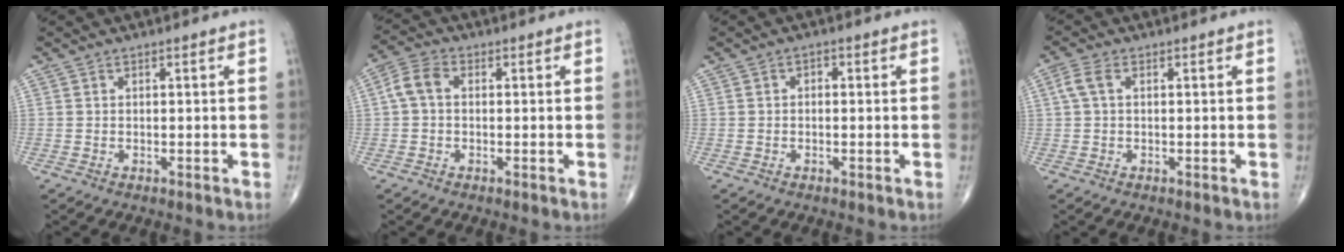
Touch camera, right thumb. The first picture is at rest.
{"total": 4.7, "force": [0.3, 3.2, 3.4], "torque": [-0.066, 0.016, -0.002]}
{"total": 1.4, "force": [0.1, 0.9, 1.0], "torque": [-0.007, 0.005, -0.005]}
{"total": 3.1, "force": [0.7, 1.7, 2.4], "torque": [-0.065, 0.016, 0.014]}